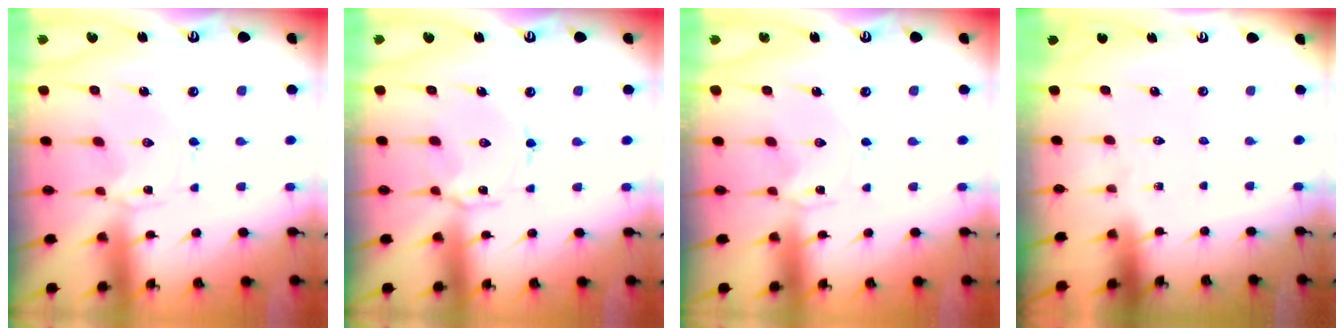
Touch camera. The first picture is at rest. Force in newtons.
{"total": 3.9, "press": 3.9, "slide": 0.4}
{"total": 0.0}
{"total": 0.0}